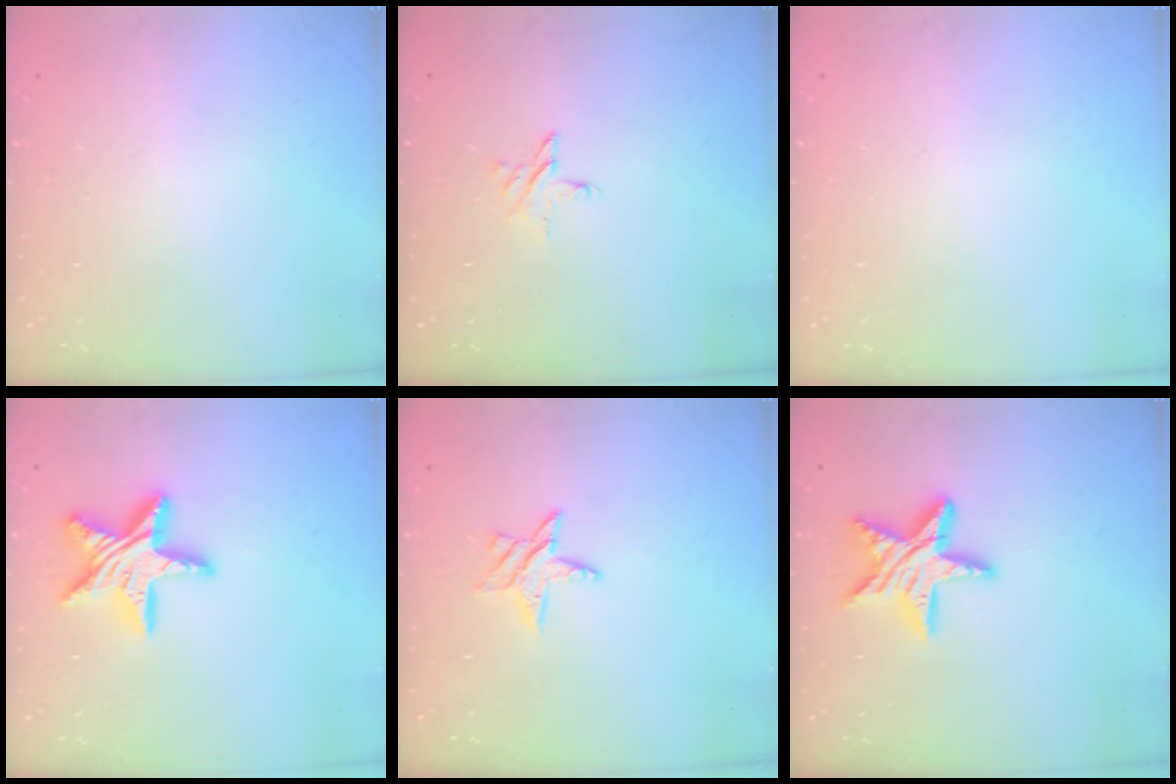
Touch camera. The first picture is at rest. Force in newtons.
{"total": 3.9, "press": 3.8, "slide": 0.4}
{"total": 0.0}
{"total": 14.8, "press": 14.7, "slide": 1.2}
{"total": 5.3, "press": 5.2, "slide": 0.6}
{"total": 12.8, "press": 12.8, "slide": 0.7}